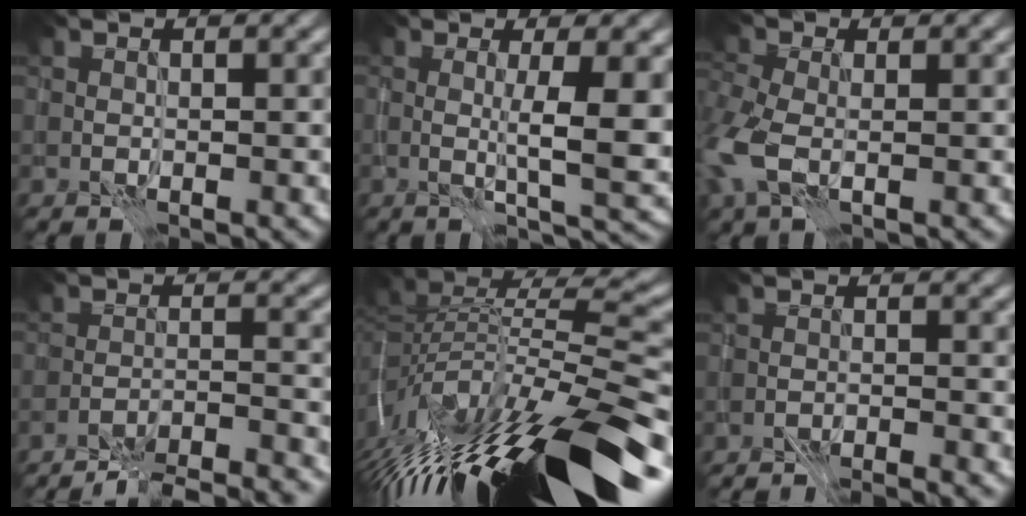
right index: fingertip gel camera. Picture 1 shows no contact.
{"total": 5.3, "force": [0.3, 0.9, 5.2], "torque": [-0.079, -0.005, 0.010]}
{"total": 5.1, "force": [-1.1, 3.2, 3.8], "torque": [-0.103, -0.012, -0.025]}
{"total": 12.8, "force": [-11.9, 2.6, 4.0], "torque": [-0.048, 0.008, -0.149]}
{"total": 16.5, "force": [-8.4, 4.8, 13.4], "torque": [-0.232, 0.008, -0.140]}
{"total": 3.5, "force": [-3.4, 0.1, 0.6], "torque": [-0.010, 0.003, -0.050]}